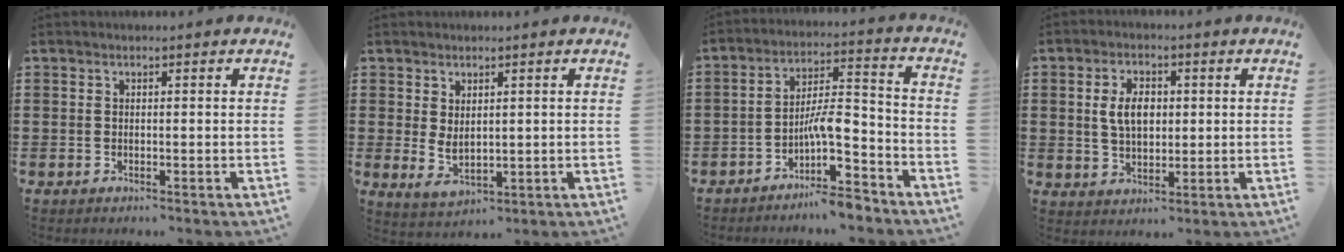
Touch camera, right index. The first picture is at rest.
{"total": 2.8, "force": [1.0, 1.6, 2.1], "torque": [-0.043, 0.003, 0.018]}
{"total": 8.2, "force": [-5.2, 2.2, 6.0], "torque": [-0.107, 0.000, -0.098]}
{"total": 5.5, "force": [0.7, 3.3, 4.3], "torque": [-0.091, 0.006, 0.006]}